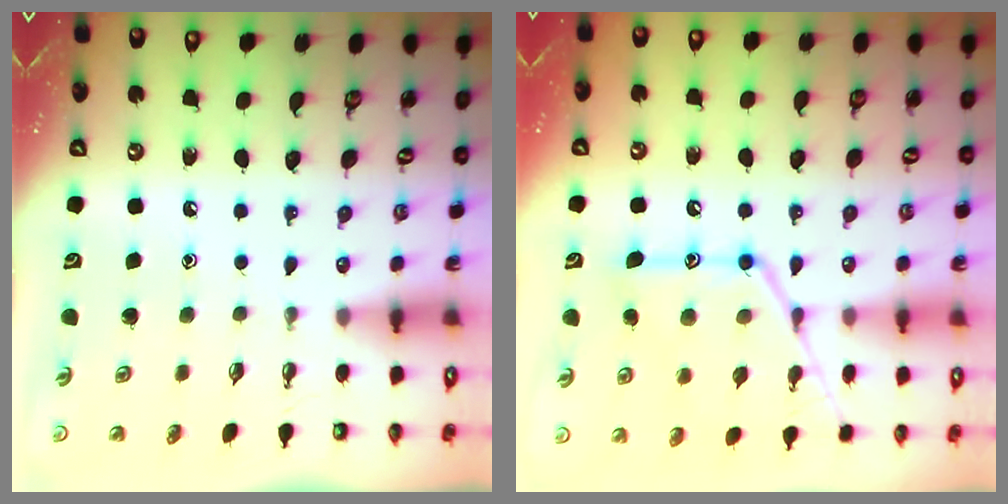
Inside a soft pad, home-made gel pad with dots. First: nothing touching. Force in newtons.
{"total": 16.5, "press": 16.5, "slide": 1.4}